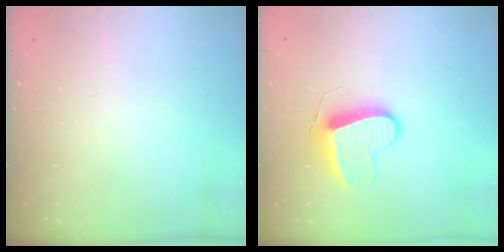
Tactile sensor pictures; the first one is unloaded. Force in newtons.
{"total": 10.0, "press": 10.0, "slide": 0.6}